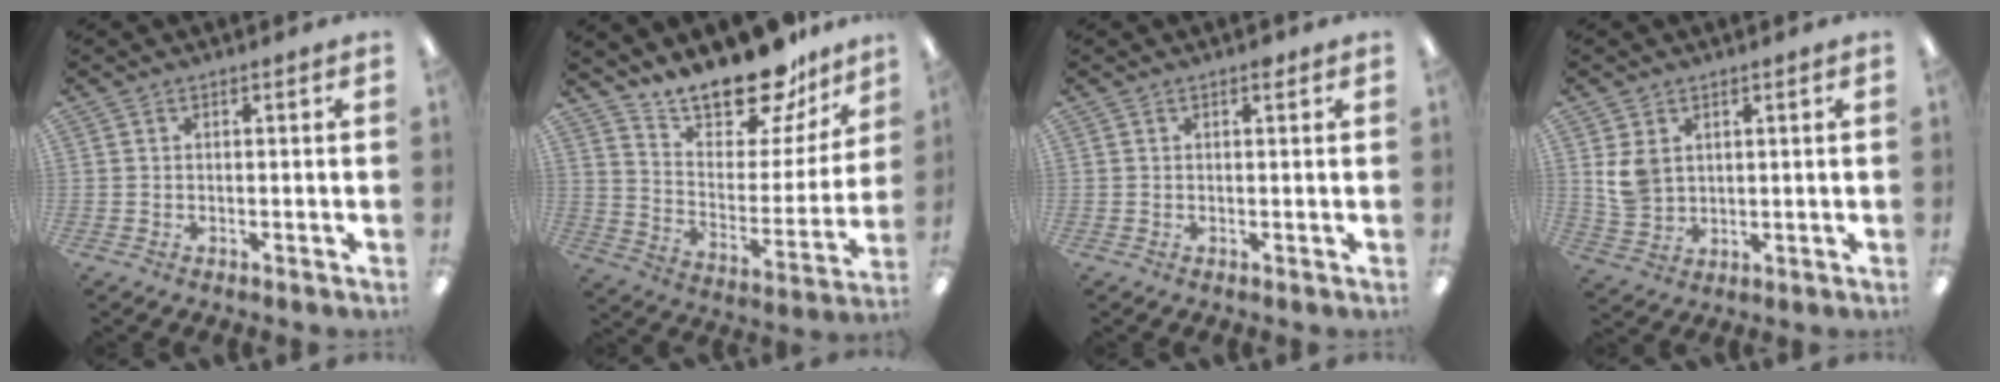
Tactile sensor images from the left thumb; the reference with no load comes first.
{"total": 19.3, "force": [16.9, 6.0, 7.2], "torque": [-0.118, -0.131, 0.293]}
{"total": 1.3, "force": [0.8, 0.6, 0.8], "torque": [-0.002, -0.004, 0.011]}
{"total": 6.2, "force": [2.3, 5.0, 3.0], "torque": [-0.063, 0.004, 0.046]}